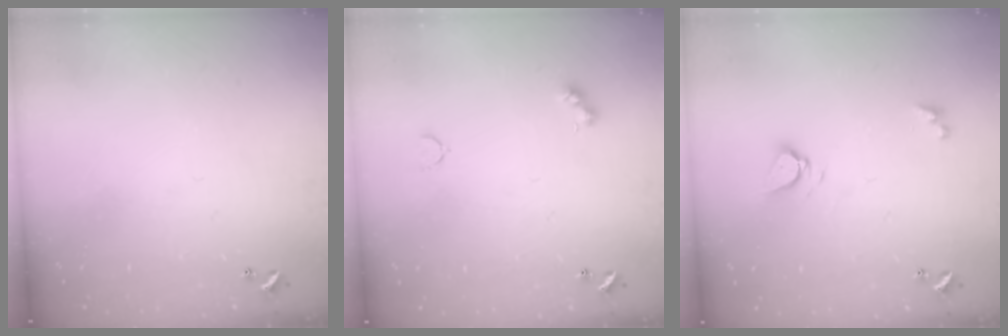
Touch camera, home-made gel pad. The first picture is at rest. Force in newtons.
{"total": 4.1, "press": 4.1, "slide": 0.6}
{"total": 3.3, "press": 3.3, "slide": 0.5}